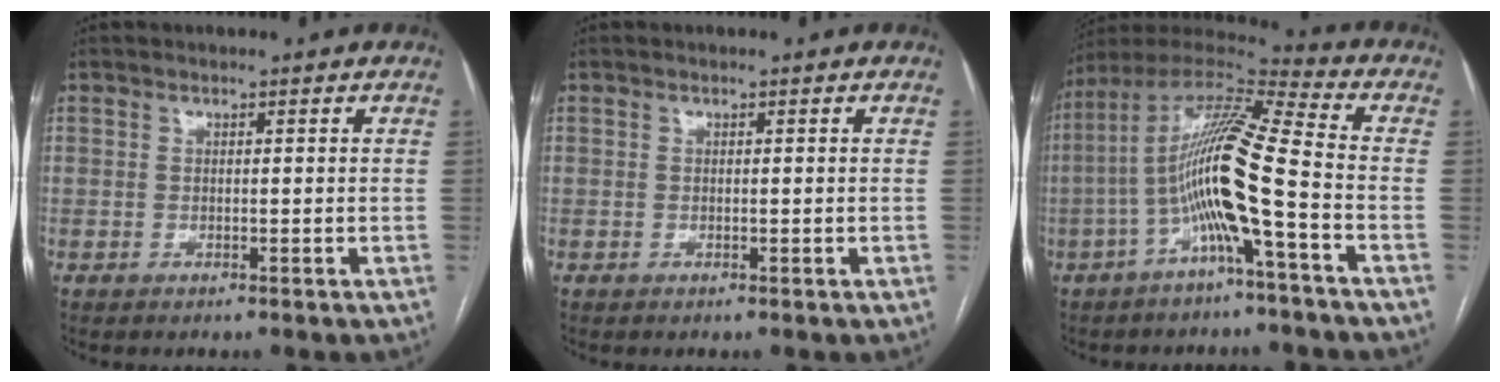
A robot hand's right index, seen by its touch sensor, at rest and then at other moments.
{"total": 0.0}
{"total": 15.1, "force": [-3.7, 0.0, 14.6], "torque": [-0.279, 0.020, -0.080]}